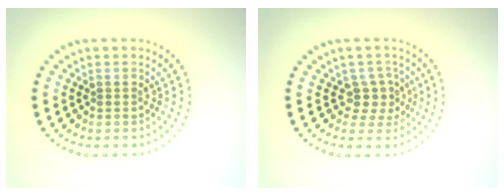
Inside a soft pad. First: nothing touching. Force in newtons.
{"total": 2.3, "press": 1.7, "slide": 1.5}